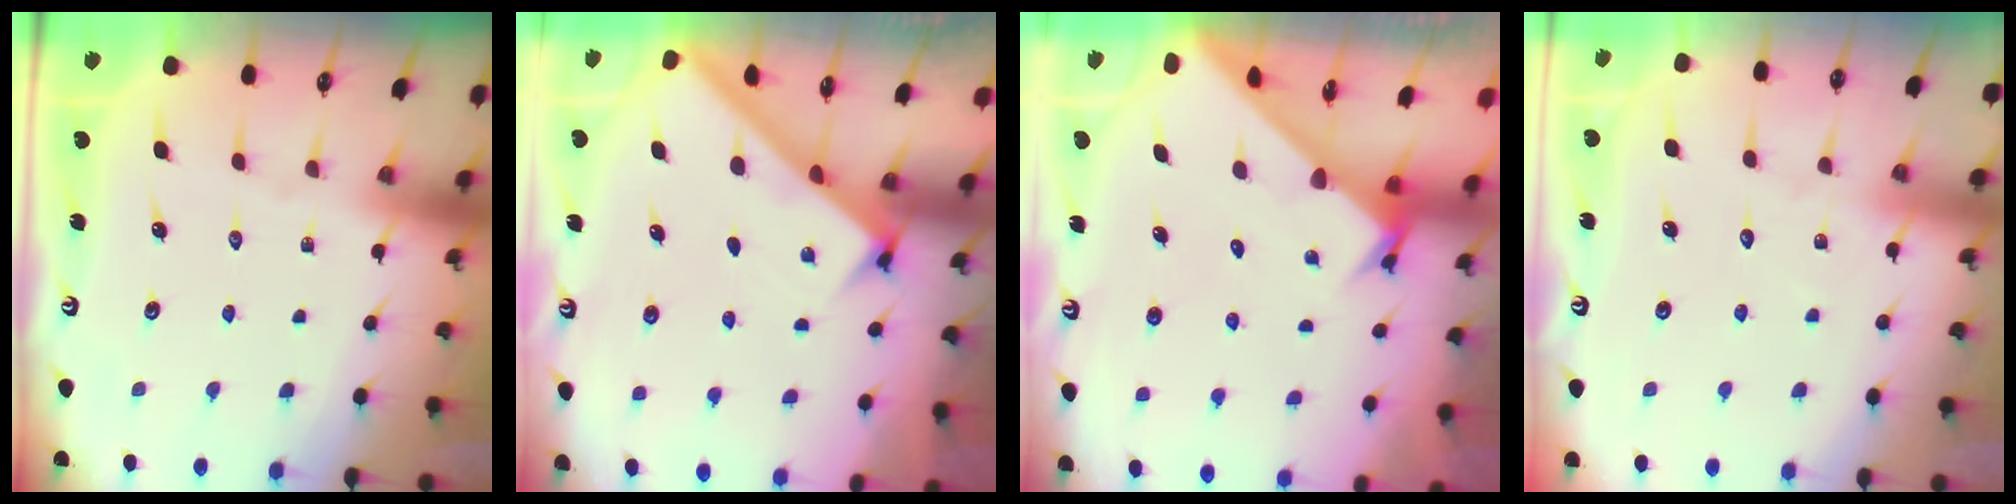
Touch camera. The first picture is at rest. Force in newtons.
{"total": 2.5, "press": 2.5, "slide": 0.3}
{"total": 2.7, "press": 2.7, "slide": 0.3}
{"total": 4.5, "press": 4.5, "slide": 0.3}